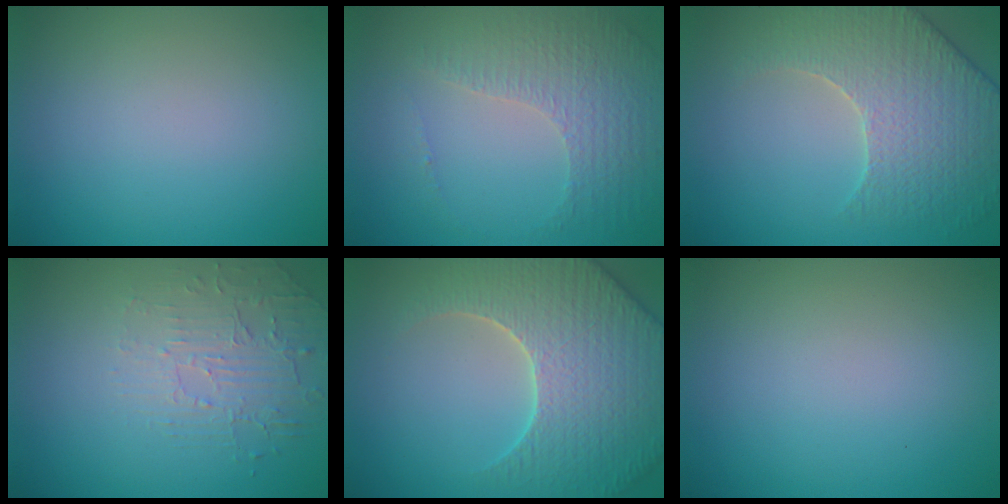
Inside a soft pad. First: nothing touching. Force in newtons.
{"total": 4.3, "press": 3.0, "slide": 3.1}
{"total": 5.3, "press": 5.0, "slide": 1.7}
{"total": 2.1, "press": 1.3, "slide": 1.7}
{"total": 7.8, "press": 7.5, "slide": 2.0}
{"total": 0.0}